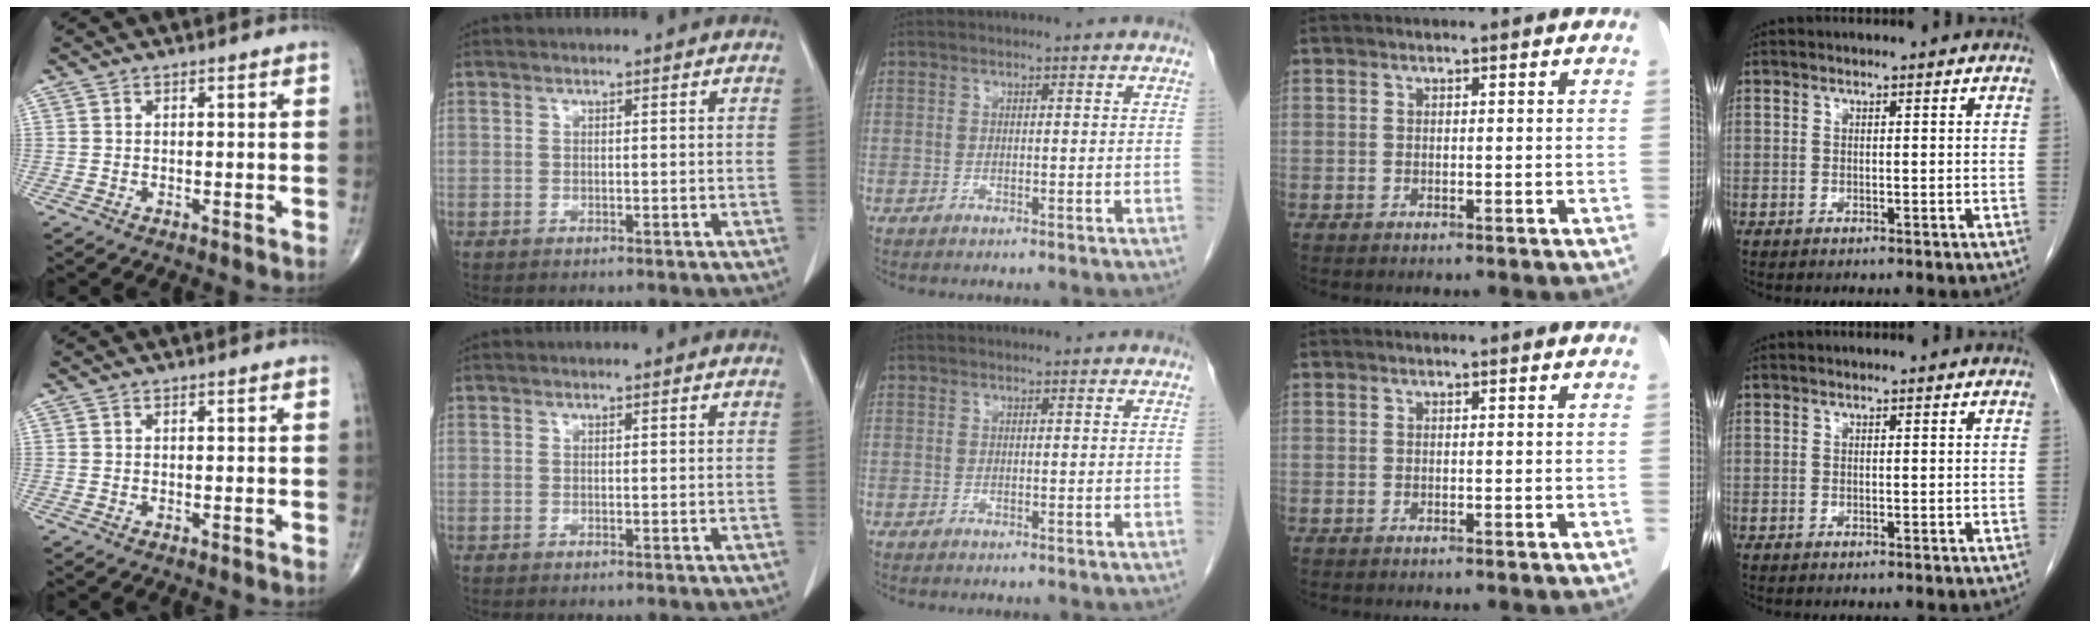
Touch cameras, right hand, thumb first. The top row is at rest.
{}